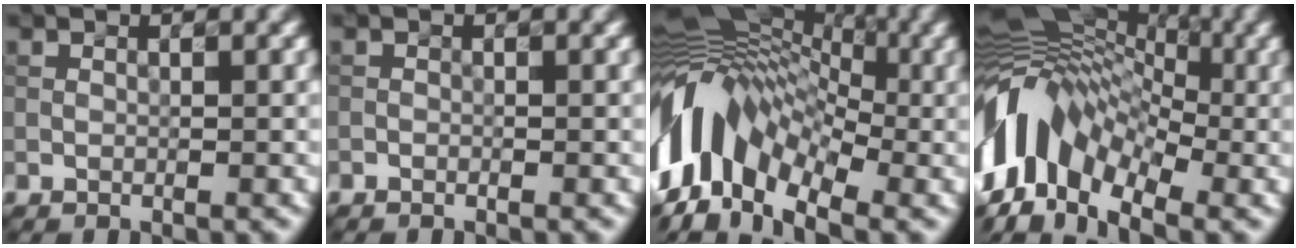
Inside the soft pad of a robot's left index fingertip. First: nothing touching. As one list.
[{"total": 0.0}, {"total": 13.0, "force": [-0.4, 8.0, 10.2], "torque": [-0.201, 0.028, -0.025]}, {"total": 12.5, "force": [-1.5, 7.9, 9.5], "torque": [-0.178, 0.024, -0.051]}]